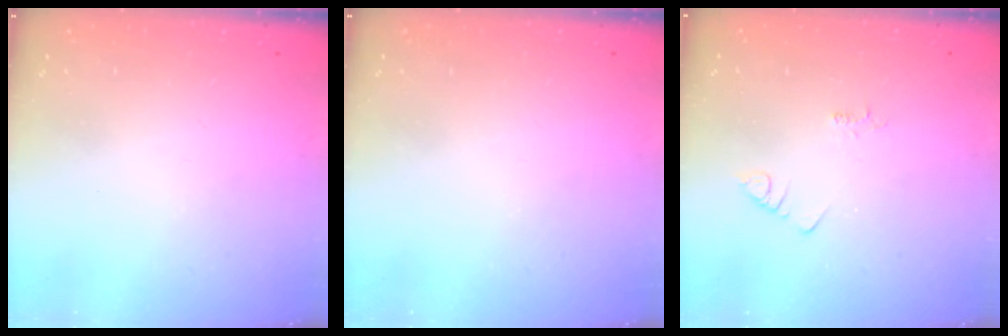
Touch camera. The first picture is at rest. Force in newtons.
{"total": 0.0}
{"total": 1.9, "press": 1.9, "slide": 0.3}